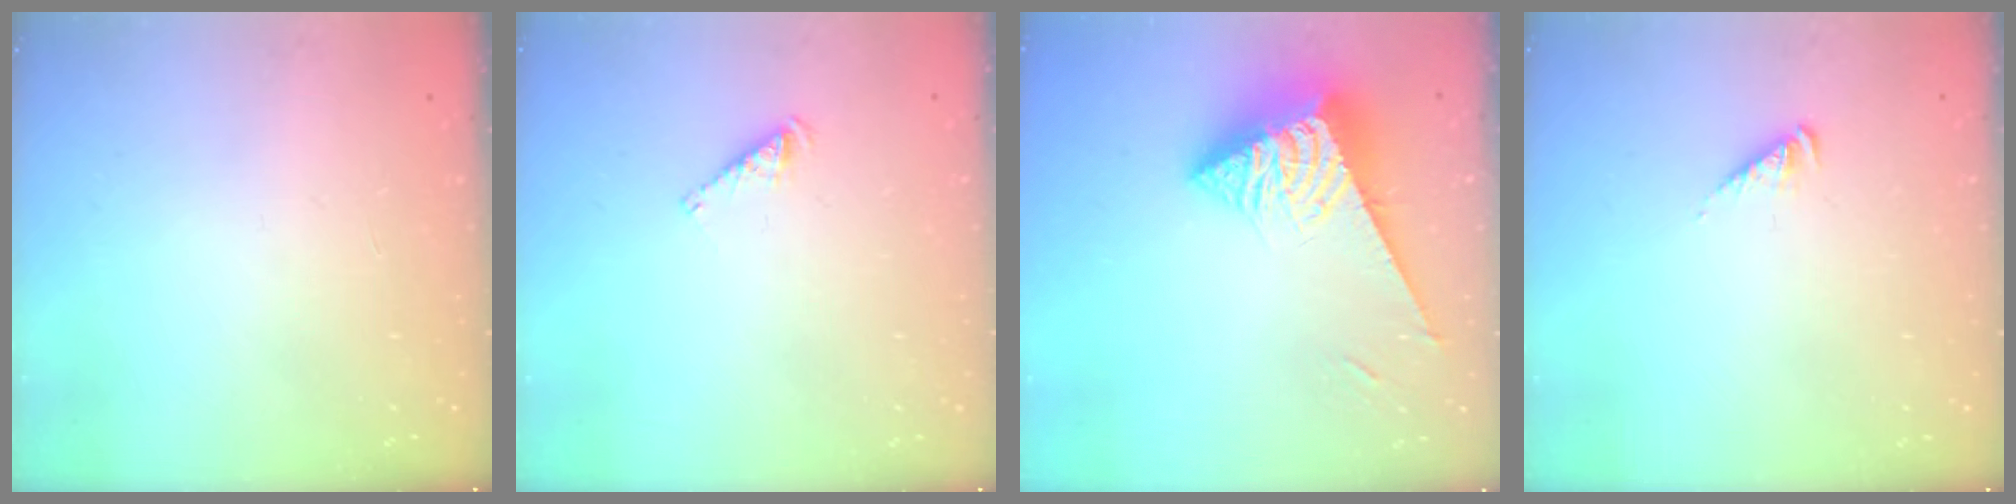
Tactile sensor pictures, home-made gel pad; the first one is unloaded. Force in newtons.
{"total": 2.8, "press": 2.8, "slide": 0.5}
{"total": 7.2, "press": 7.1, "slide": 1.0}
{"total": 3.3, "press": 3.3, "slide": 0.6}